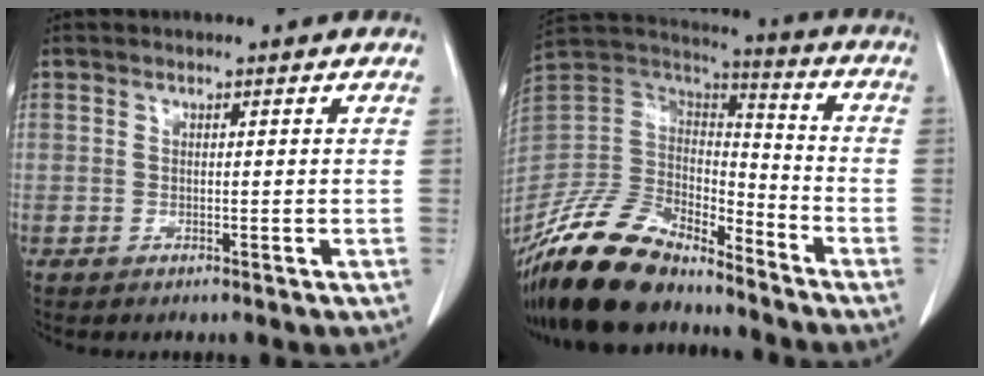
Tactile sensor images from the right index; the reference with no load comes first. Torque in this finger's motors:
{"motor_torque": [0.91, -1.23, -0.25, -0.21]}